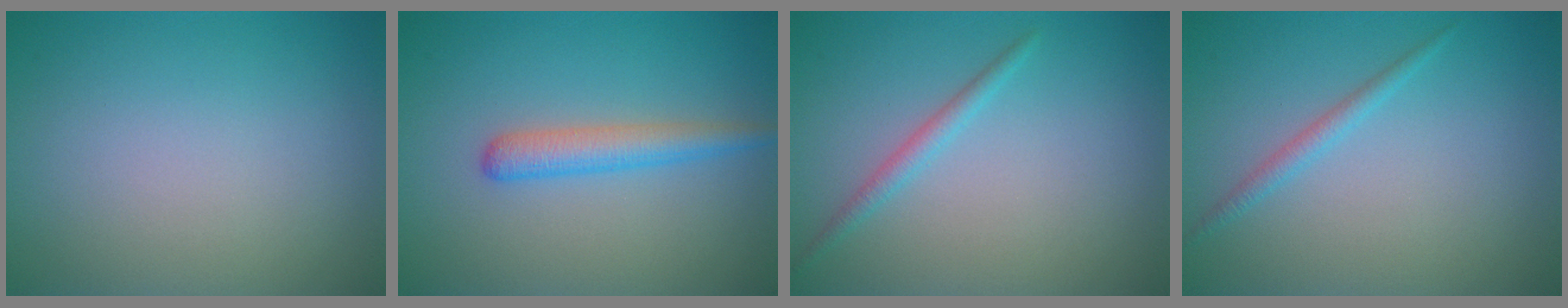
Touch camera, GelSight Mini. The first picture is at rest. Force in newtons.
{"total": 2.7, "press": 2.7, "slide": 0.1}
{"total": 1.4, "press": 1.4, "slide": 0.0}
{"total": 1.3, "press": 1.3, "slide": 0.1}